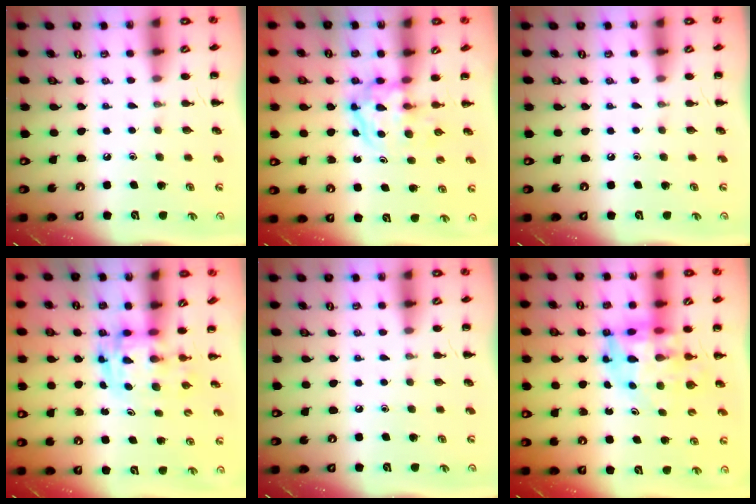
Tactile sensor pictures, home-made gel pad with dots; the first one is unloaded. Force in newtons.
{"total": 3.7, "press": 3.7, "slide": 0.4}
{"total": 0.0}
{"total": 2.8, "press": 2.7, "slide": 0.5}
{"total": 0.0}
{"total": 9.1, "press": 8.6, "slide": 3.1}